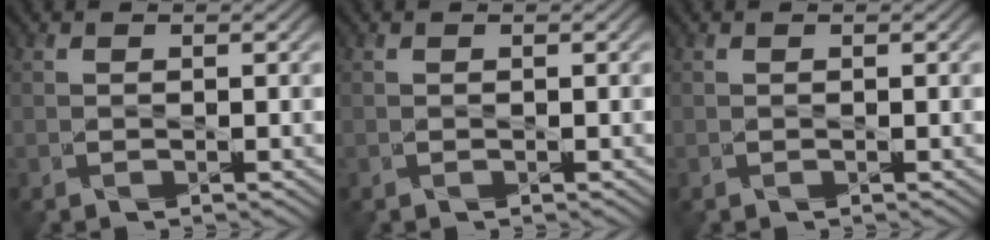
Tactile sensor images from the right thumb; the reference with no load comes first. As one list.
[{"total": 0.0}, {"total": 0.0}]